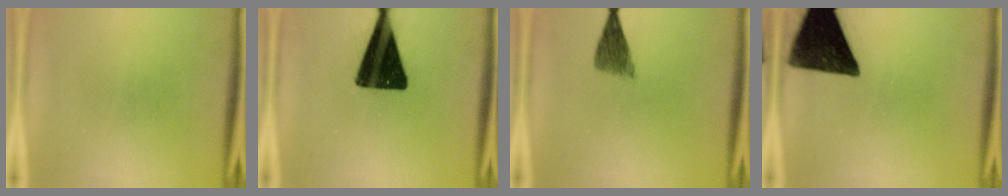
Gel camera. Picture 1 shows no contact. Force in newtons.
{"total": 19.1}
{"total": 4.0}
{"total": 16.1}